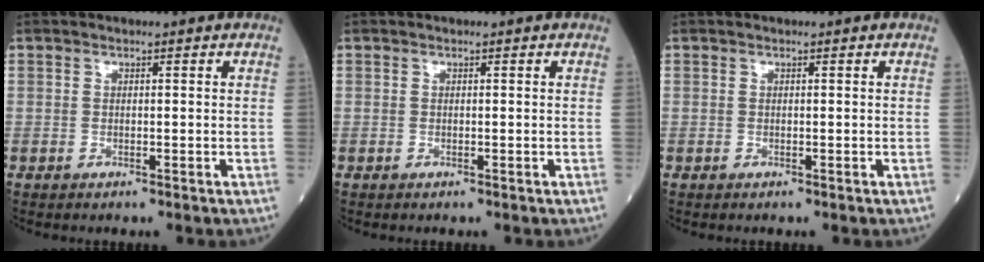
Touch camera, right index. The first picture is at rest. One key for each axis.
{"total": 0.0}
{"total": 0.0}